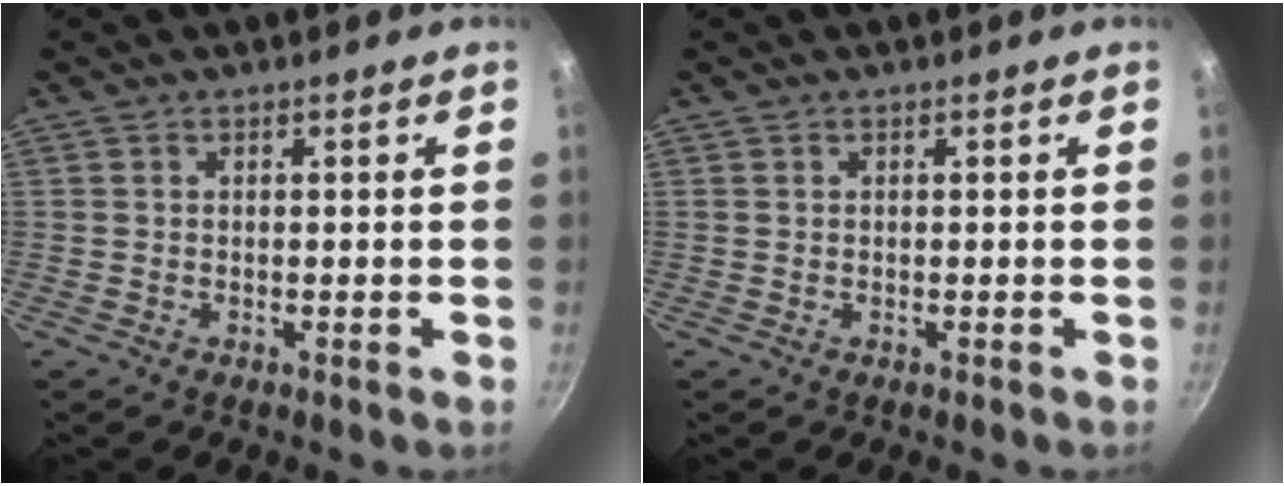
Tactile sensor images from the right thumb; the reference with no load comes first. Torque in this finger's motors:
{"motor_torque": [-0.10, 0.05, 0.05, 0.04, 0.01]}